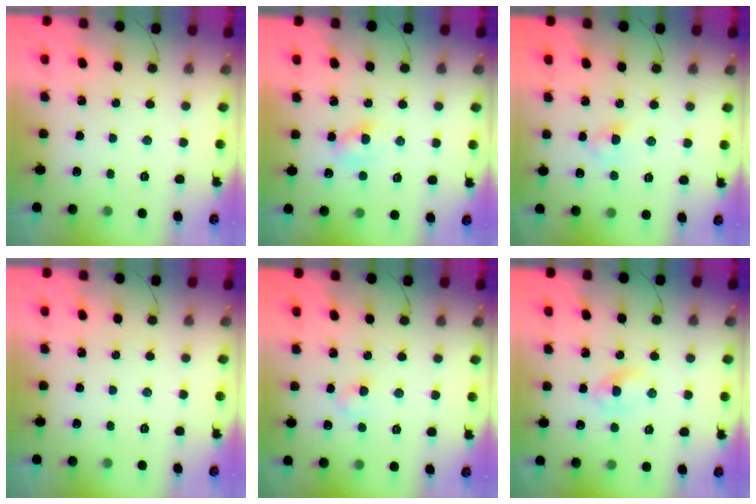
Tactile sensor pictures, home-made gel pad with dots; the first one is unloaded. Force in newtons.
{"total": 2.8, "press": 2.5, "slide": 1.3}
{"total": 3.7, "press": 3.5, "slide": 1.3}
{"total": 0.0}
{"total": 2.8, "press": 2.6, "slide": 1.2}
{"total": 1.9, "press": 1.7, "slide": 0.8}